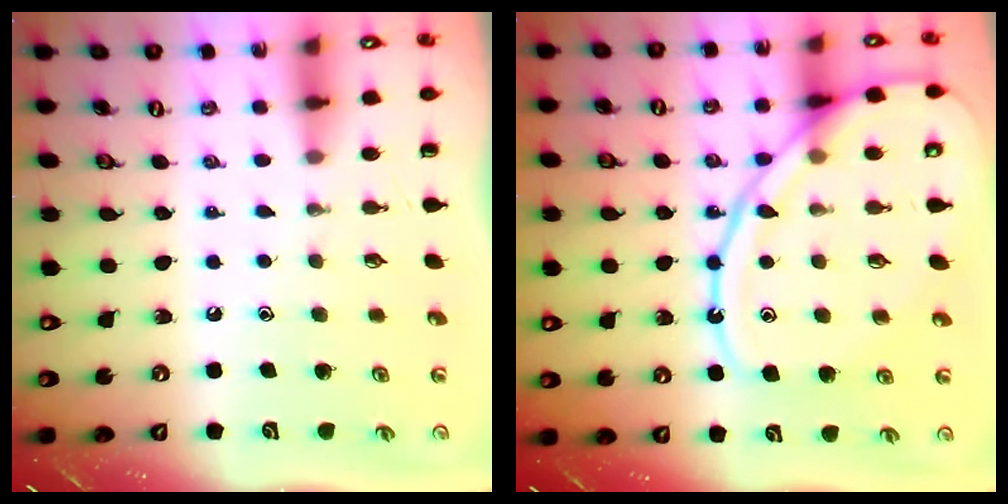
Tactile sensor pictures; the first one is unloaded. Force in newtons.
{"total": 15.3, "press": 15.3, "slide": 1.5}